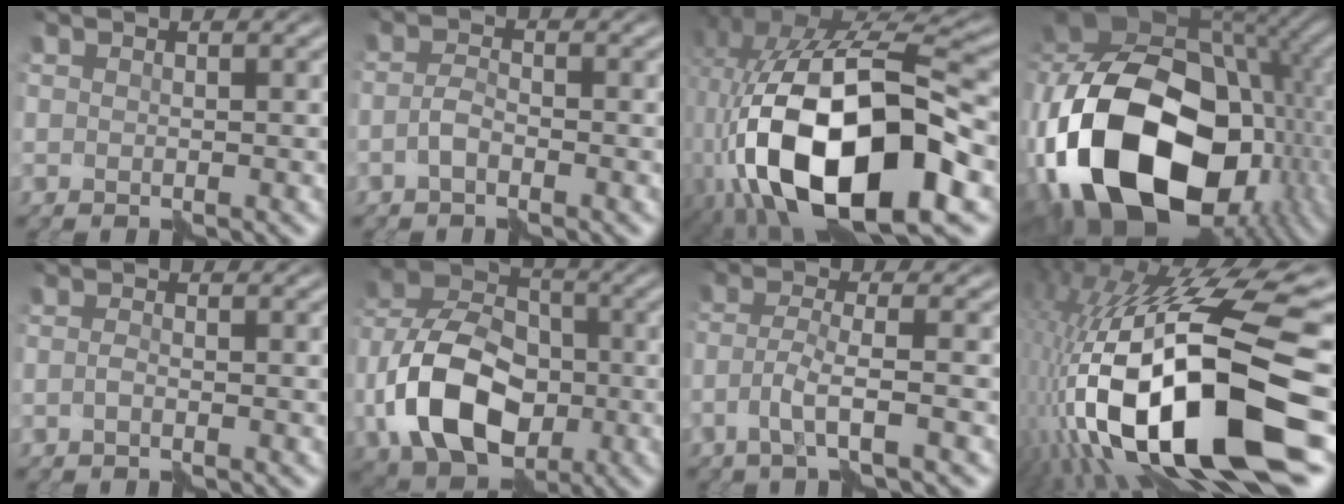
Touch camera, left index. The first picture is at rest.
{"total": 1.6, "force": [-1.0, 0.7, 1.0], "torque": [-0.025, 0.001, -0.025]}
{"total": 17.0, "force": [-5.2, 7.8, 14.2], "torque": [-0.255, -0.005, -0.087]}
{"total": 20.9, "force": [-6.0, 13.8, 14.5], "torque": [-0.313, -0.009, -0.097]}
{"total": 0.8, "force": [-0.5, 0.2, 0.6], "torque": [-0.015, -0.001, -0.012]}
{"total": 11.4, "force": [-3.6, 7.9, 7.5], "torque": [-0.163, 0.002, -0.077]}
{"total": 3.5, "force": [-1.6, 0.6, 3.0], "torque": [-0.060, 0.001, -0.038]}
{"total": 17.8, "force": [-5.4, 6.0, 15.9], "torque": [-0.301, 0.009, -0.094]}